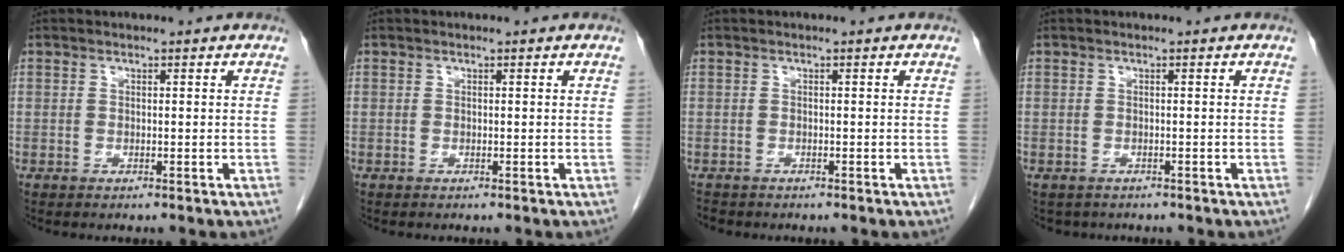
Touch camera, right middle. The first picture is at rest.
{"total": 0.0}
{"total": 1.4, "force": [-1.2, 0.7, 0.2], "torque": [-0.012, -0.002, -0.018]}
{"total": 1.9, "force": [-1.5, 1.1, 0.1], "torque": [-0.007, 0.001, -0.020]}